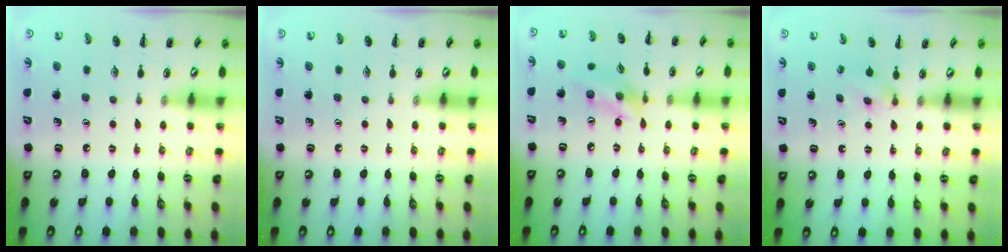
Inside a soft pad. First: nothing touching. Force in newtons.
{"total": 0.0}
{"total": 8.1, "press": 8.0, "slide": 1.2}
{"total": 2.8, "press": 2.5, "slide": 1.2}